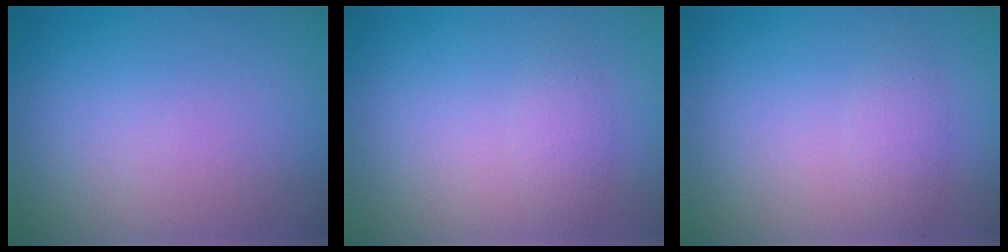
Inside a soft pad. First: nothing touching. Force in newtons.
{"total": 1.6, "press": 1.6, "slide": 0.0}
{"total": 1.6, "press": 1.6, "slide": 0.0}